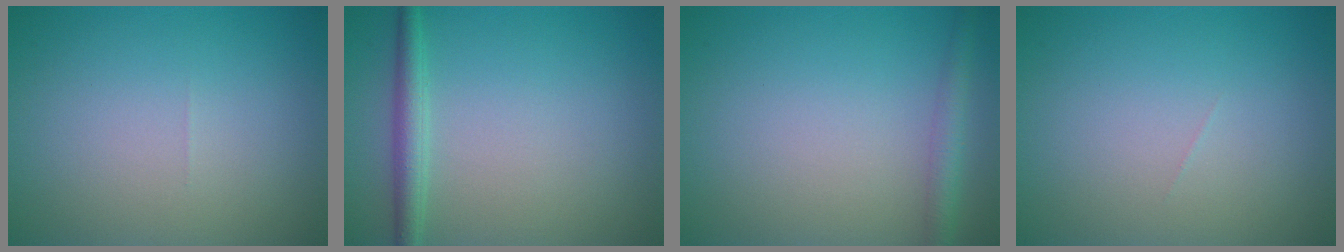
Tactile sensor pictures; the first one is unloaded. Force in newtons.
{"total": 2.2, "press": 2.2, "slide": 0.0}
{"total": 2.2, "press": 2.2, "slide": 0.1}
{"total": 0.0}